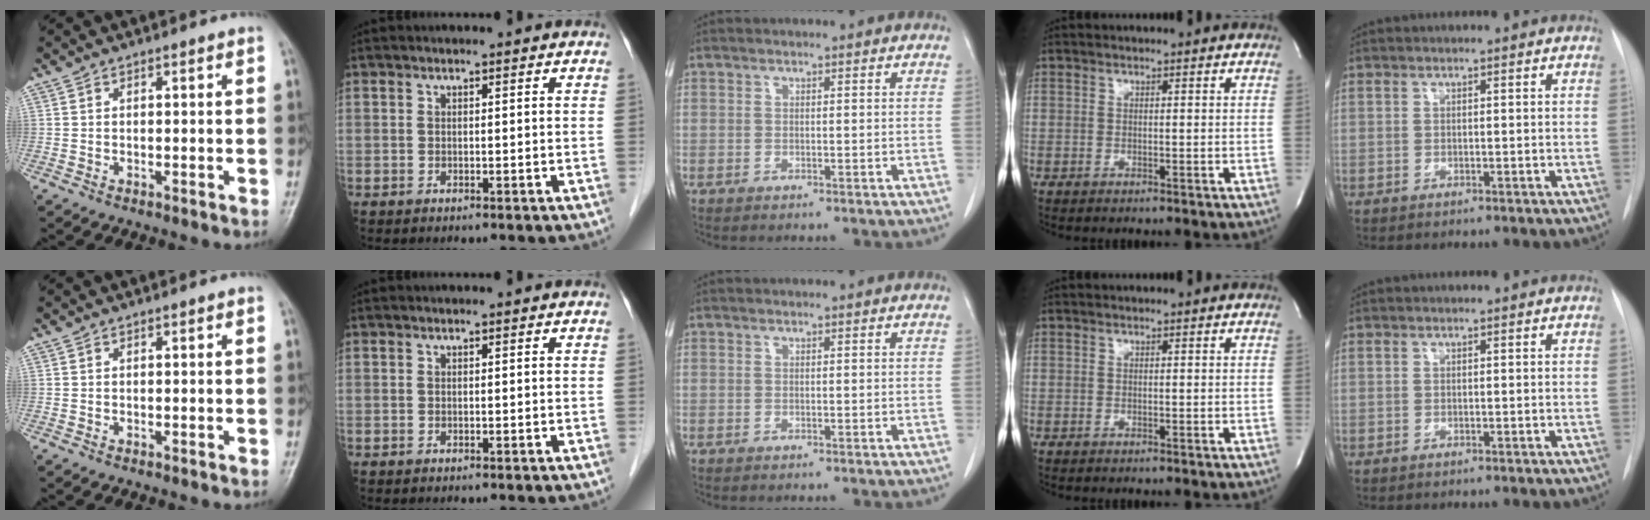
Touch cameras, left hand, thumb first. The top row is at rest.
{}